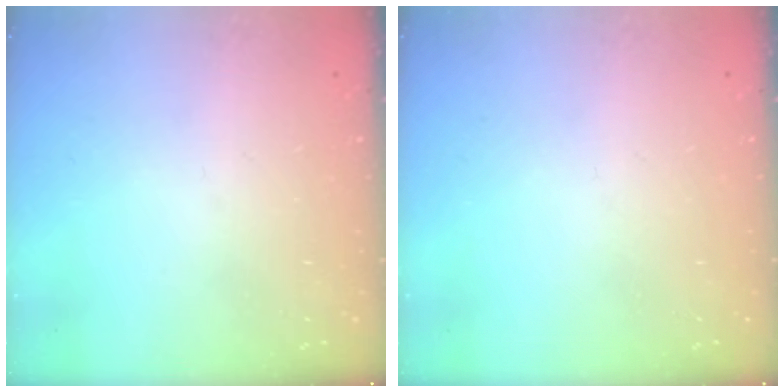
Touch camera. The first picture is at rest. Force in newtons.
{"total": 0.0}